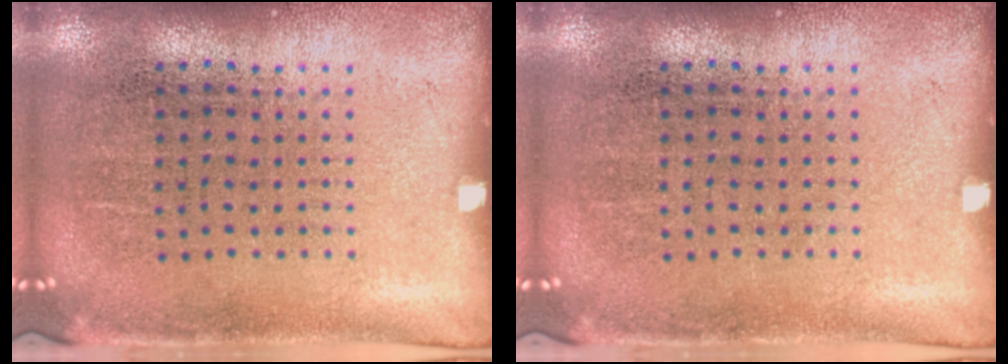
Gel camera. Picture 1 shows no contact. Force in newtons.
{"total": 0.0}